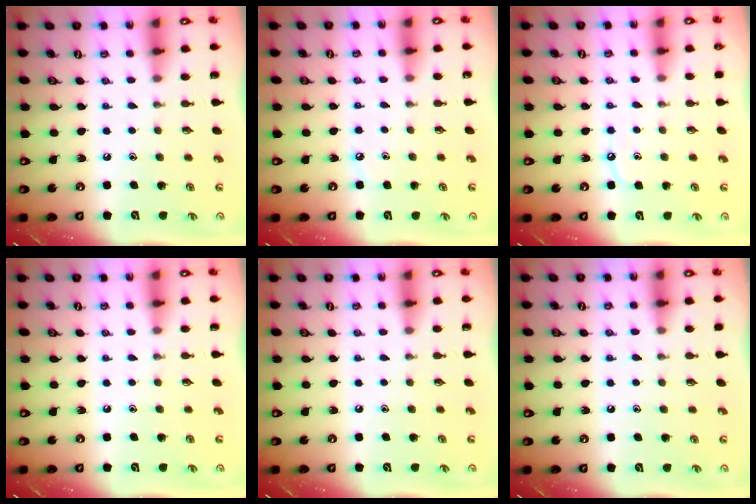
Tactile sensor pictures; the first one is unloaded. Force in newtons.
{"total": 2.8, "press": 2.7, "slide": 0.4}
{"total": 5.5, "press": 5.4, "slide": 0.7}
{"total": 0.0}
{"total": 0.0}
{"total": 6.0, "press": 5.9, "slide": 0.8}